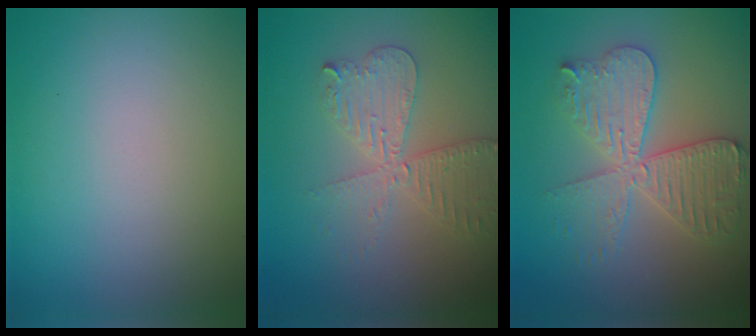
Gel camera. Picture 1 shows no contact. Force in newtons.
{"total": 4.1, "press": 3.5, "slide": 2.1}
{"total": 5.6, "press": 5.5, "slide": 0.8}